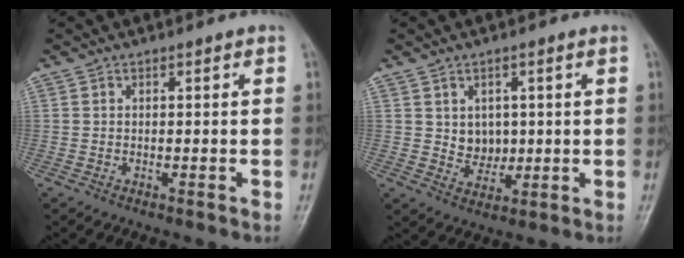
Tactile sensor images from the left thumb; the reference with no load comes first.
{"total": 4.9, "force": [0.9, 4.1, 2.5], "torque": [-0.012, -0.009, 0.023]}